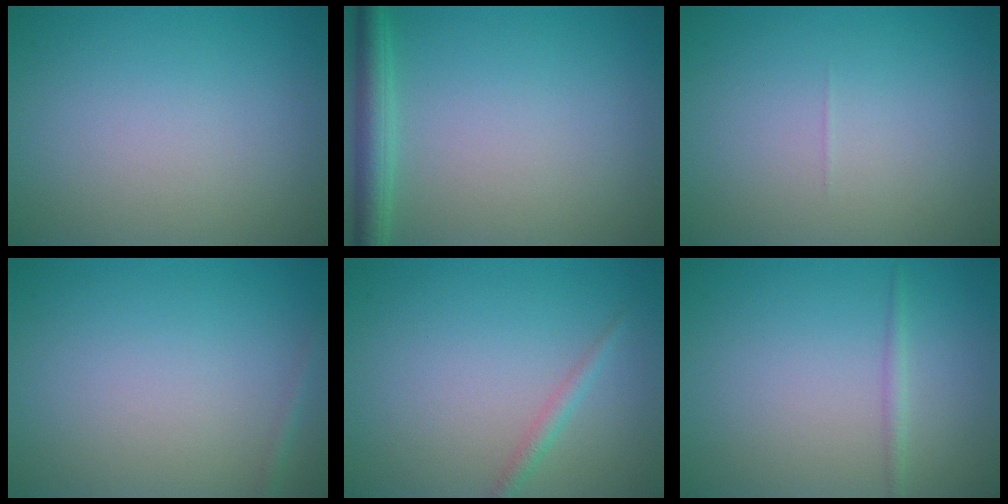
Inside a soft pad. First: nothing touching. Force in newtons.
{"total": 3.0, "press": 3.0, "slide": 0.1}
{"total": 0.0}
{"total": 0.7, "press": 0.7, "slide": 0.0}
{"total": 1.2, "press": 1.2, "slide": 0.1}
{"total": 1.0, "press": 1.0, "slide": 0.0}